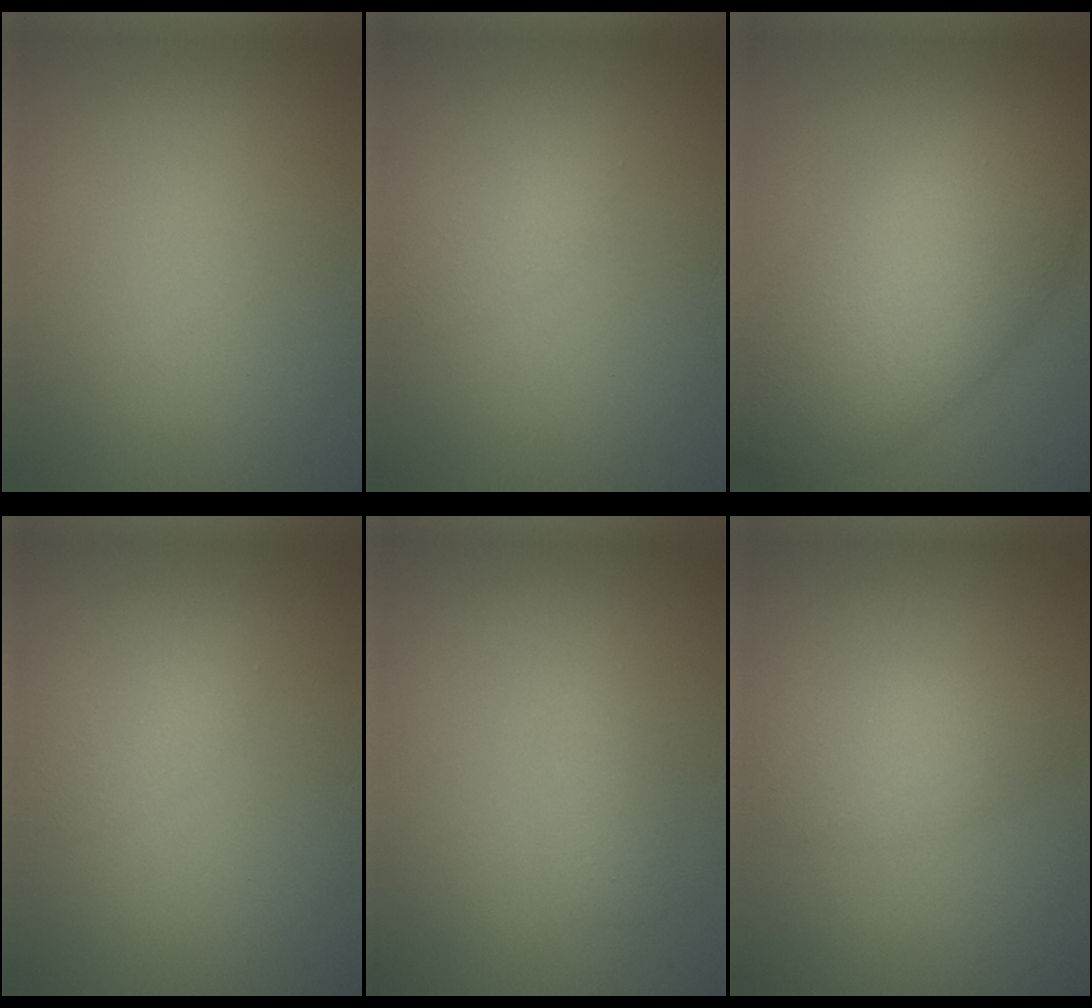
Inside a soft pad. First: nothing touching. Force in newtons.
{"total": 1.5, "press": 1.5, "slide": 0.1}
{"total": 9.6, "press": 9.6, "slide": 0.1}
{"total": 1.5, "press": 1.5, "slide": 0.1}
{"total": 1.5, "press": 1.4, "slide": 0.1}
{"total": 3.0, "press": 3.0, "slide": 0.2}